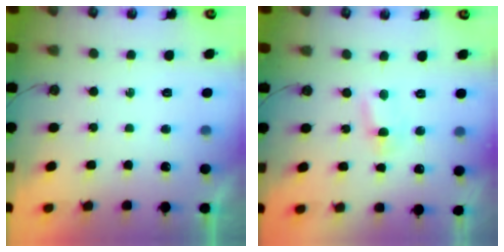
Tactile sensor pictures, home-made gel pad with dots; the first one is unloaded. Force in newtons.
{"total": 3.1, "press": 3.1, "slide": 0.4}